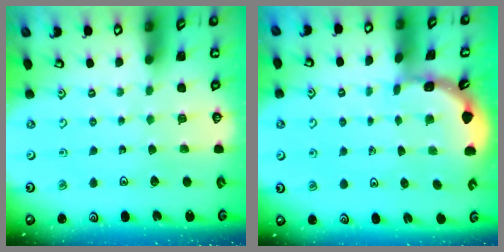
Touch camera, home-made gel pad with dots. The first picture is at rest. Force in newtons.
{"total": 1.7, "press": 1.7, "slide": 0.1}